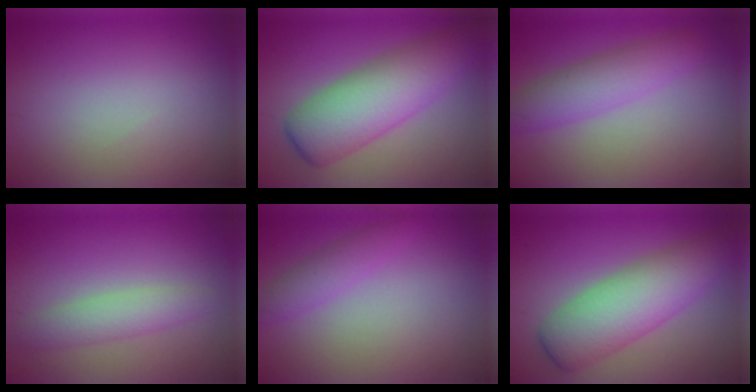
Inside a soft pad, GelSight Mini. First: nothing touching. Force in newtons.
{"total": 6.7, "press": 6.7, "slide": 0.1}
{"total": 4.1, "press": 4.1, "slide": 0.1}
{"total": 2.8, "press": 2.8, "slide": 0.1}
{"total": 2.2, "press": 2.2, "slide": 0.0}
{"total": 7.5, "press": 7.5, "slide": 0.2}